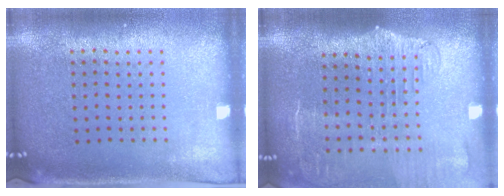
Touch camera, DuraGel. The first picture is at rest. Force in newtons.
{"total": 2.1, "press": 1.7, "slide": 1.2}